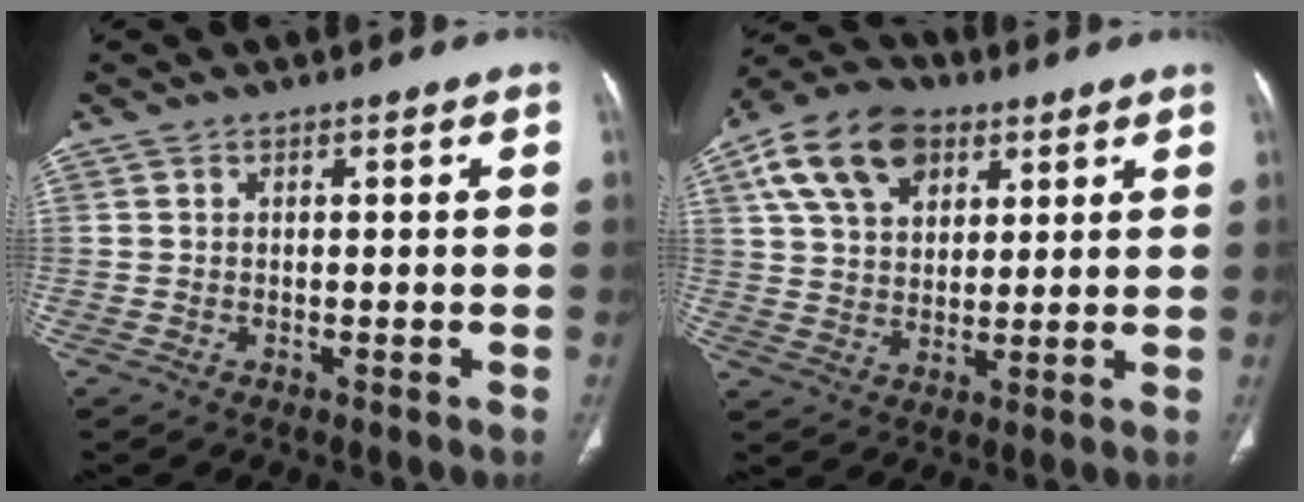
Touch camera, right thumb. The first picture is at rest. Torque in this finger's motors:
{"motor_torque": [1.44, 2.07, 0.37, -0.25, 0.26]}